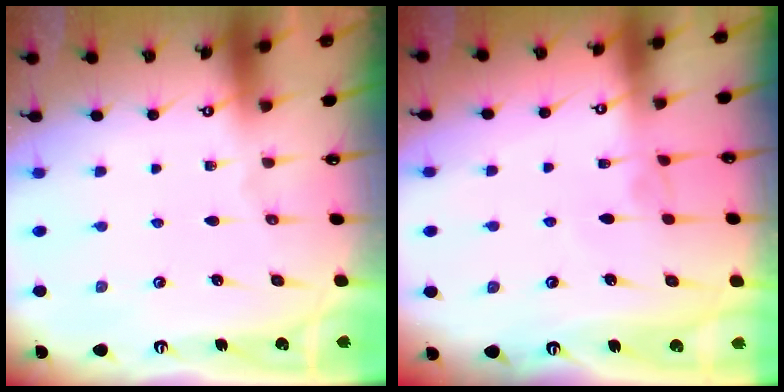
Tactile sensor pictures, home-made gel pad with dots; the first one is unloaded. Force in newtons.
{"total": 2.9, "press": 2.9, "slide": 0.3}